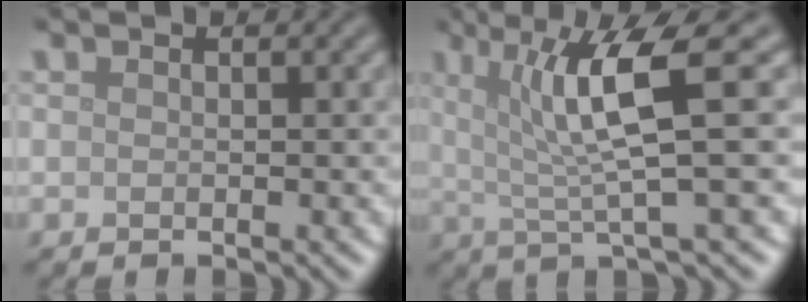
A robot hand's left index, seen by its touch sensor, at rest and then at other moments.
{"total": 6.8, "force": [1.7, 1.2, 6.5], "torque": [-0.112, 0.002, 0.028]}